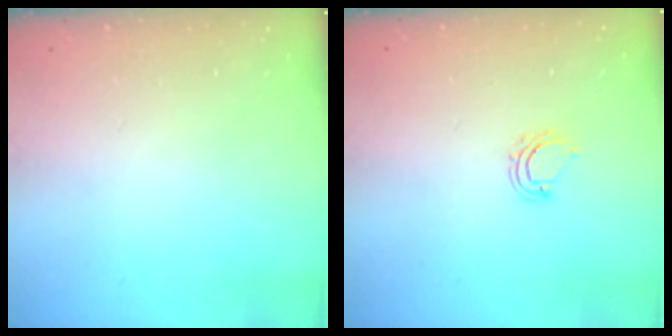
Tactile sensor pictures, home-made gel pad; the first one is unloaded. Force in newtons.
{"total": 5.4, "press": 5.4, "slide": 0.4}